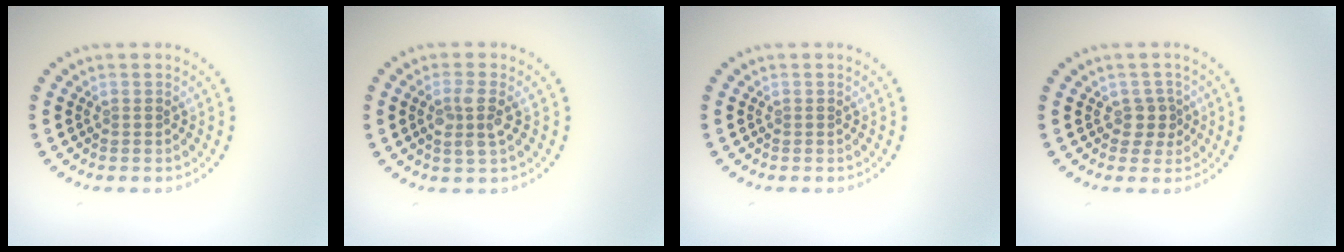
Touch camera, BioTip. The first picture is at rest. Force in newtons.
{"total": 2.5, "press": 2.2, "slide": 1.1}
{"total": 0.0}
{"total": 1.8, "press": 1.4, "slide": 1.0}